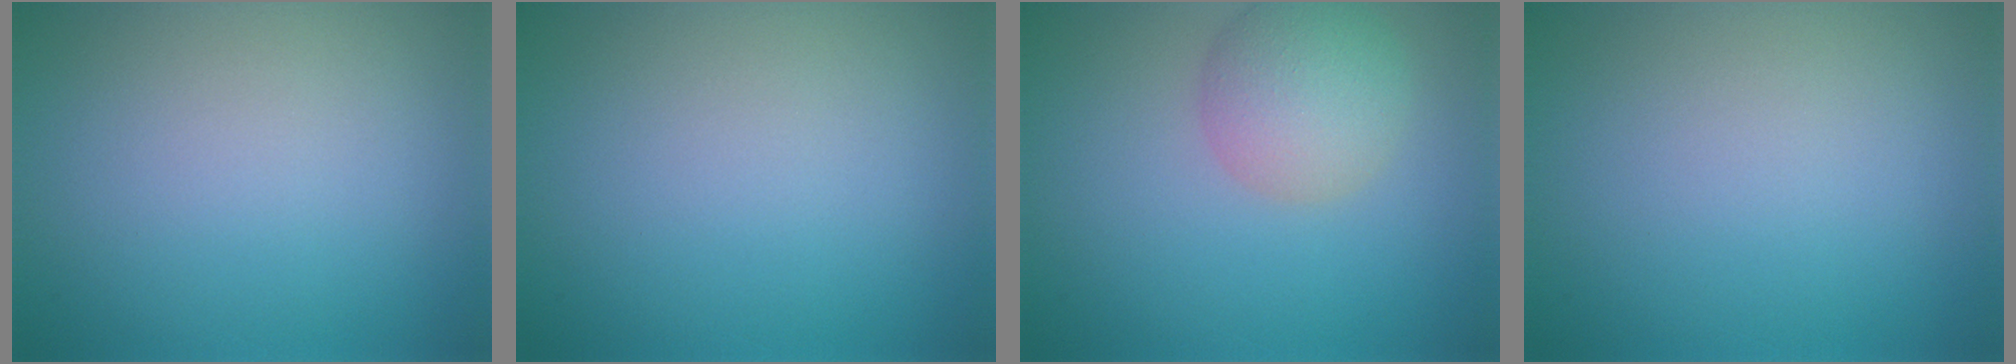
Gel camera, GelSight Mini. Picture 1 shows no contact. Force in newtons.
{"total": 0.0}
{"total": 4.4, "press": 4.4, "slide": 0.3}
{"total": 0.0}